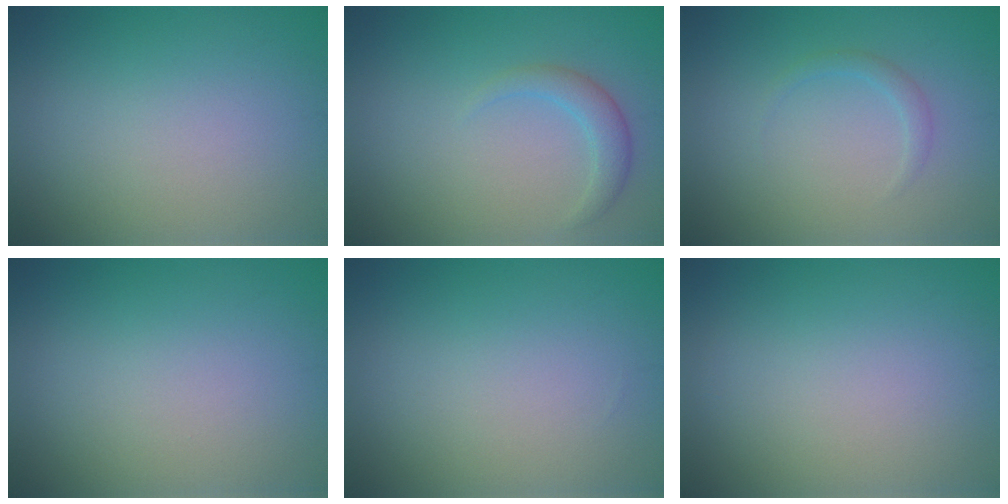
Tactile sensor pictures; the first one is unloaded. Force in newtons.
{"total": 2.0, "press": 2.0, "slide": 0.2}
{"total": 1.1, "press": 1.1, "slide": 0.1}
{"total": 0.0}
{"total": 0.0}
{"total": 0.0}